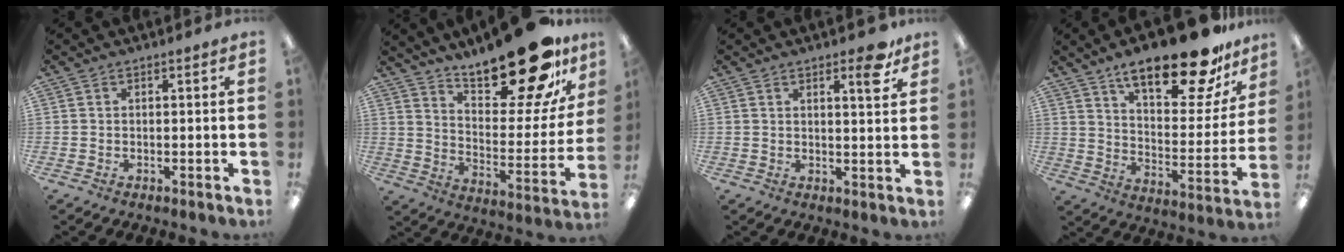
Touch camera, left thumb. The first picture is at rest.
{"total": 25.7, "force": [19.9, 8.5, 13.9], "torque": [-0.188, -0.134, 0.328]}
{"total": 6.1, "force": [4.0, 1.7, 4.2], "torque": [-0.046, -0.023, 0.059]}
{"total": 23.3, "force": [17.2, 7.6, 13.8], "torque": [-0.201, -0.111, 0.283]}